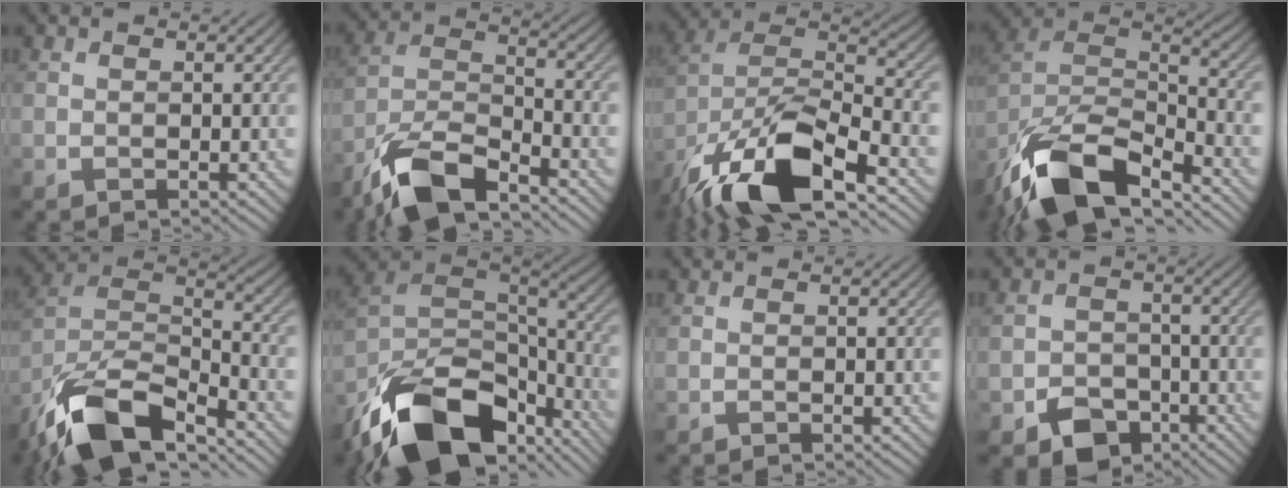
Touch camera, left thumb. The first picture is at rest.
{"total": 10.6, "force": [-8.0, 3.2, 6.3], "torque": [-0.123, -0.004, -0.167]}
{"total": 16.8, "force": [-10.8, 5.9, 11.4], "torque": [-0.238, -0.013, -0.203]}
{"total": 16.1, "force": [-11.3, 5.9, 9.7], "torque": [-0.226, -0.018, -0.203]}
{"total": 14.6, "force": [-10.5, 5.1, 8.8], "torque": [-0.191, -0.017, -0.203]}
{"total": 18.0, "force": [-11.7, 8.6, 10.7], "torque": [-0.240, -0.037, -0.194]}
{"total": 0.0}
{"total": 5.7, "force": [-3.5, 3.9, 2.2], "torque": [-0.035, -0.011, -0.063]}